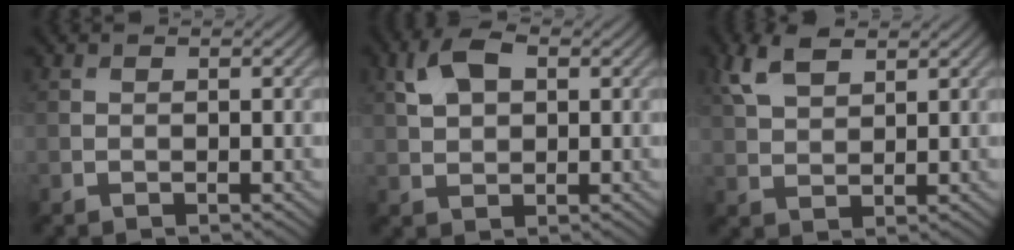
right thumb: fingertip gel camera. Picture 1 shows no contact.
{"total": 5.0, "force": [1.8, 3.0, 3.6], "torque": [-0.082, 0.007, 0.029]}
{"total": 5.3, "force": [3.1, 2.5, 3.5], "torque": [-0.089, 0.009, 0.064]}